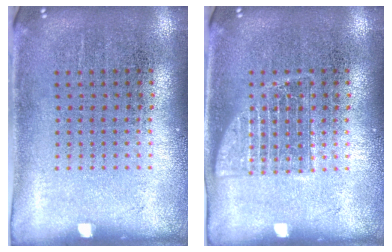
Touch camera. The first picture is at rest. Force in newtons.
{"total": 2.0, "press": 2.0, "slide": 0.4}